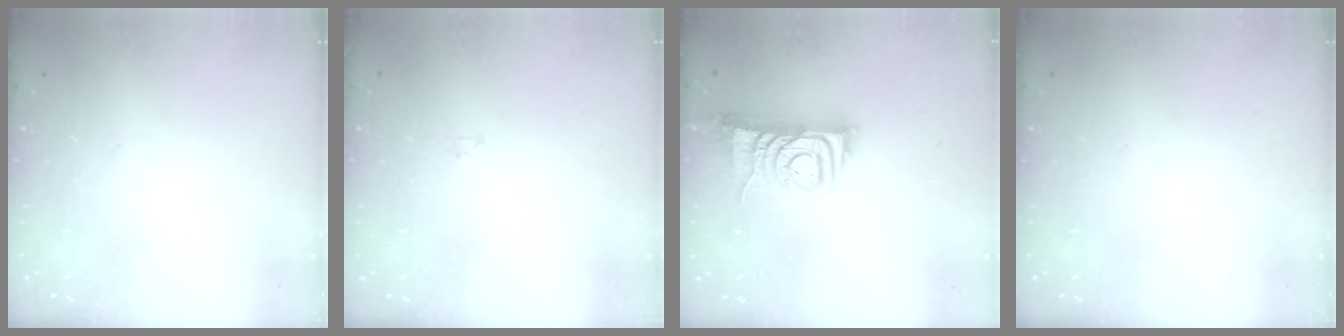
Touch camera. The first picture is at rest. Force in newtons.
{"total": 1.2, "press": 1.2, "slide": 0.2}
{"total": 7.9, "press": 7.9, "slide": 1.0}
{"total": 0.0}